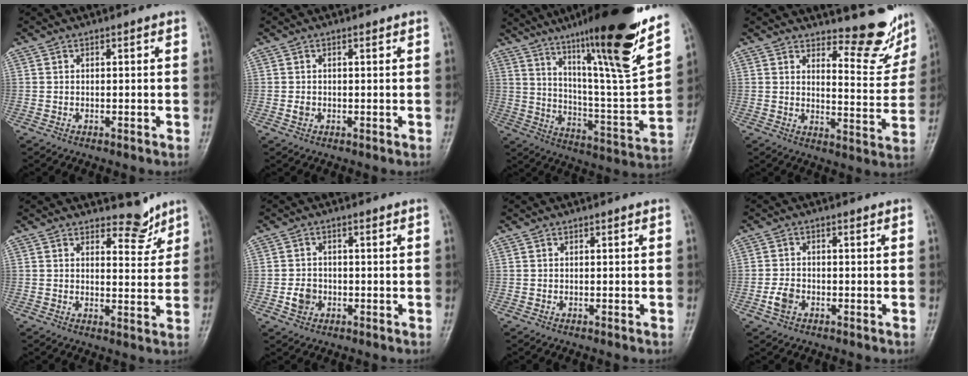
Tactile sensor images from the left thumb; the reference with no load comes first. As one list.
[{"total": 1.2, "force": [0.1, 1.0, 0.7], "torque": [-0.009, 0.000, 0.005]}, {"total": 26.8, "force": [17.5, 2.4, 20.1], "torque": [-0.287, -0.068, 0.283]}, {"total": 10.0, "force": [8.8, 2.9, 3.6], "torque": [-0.019, -0.087, 0.117]}, {"total": 4.1, "force": [3.5, 1.8, 0.8], "torque": [0.012, -0.031, 0.050]}, {"total": 3.4, "force": [-0.8, 2.8, 1.6], "torque": [-0.019, 0.004, -0.013]}, {"total": 0.0}, {"total": 3.1, "force": [-1.1, 2.1, 1.9], "torque": [-0.037, 0.005, -0.022]}]